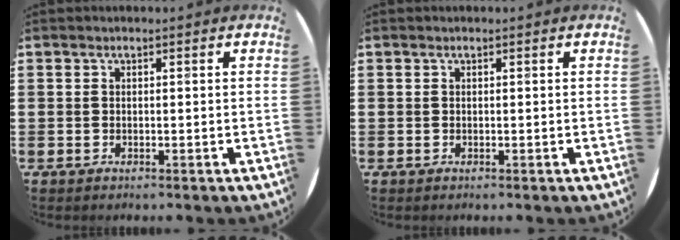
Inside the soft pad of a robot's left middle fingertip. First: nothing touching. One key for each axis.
{"total": 0.0}